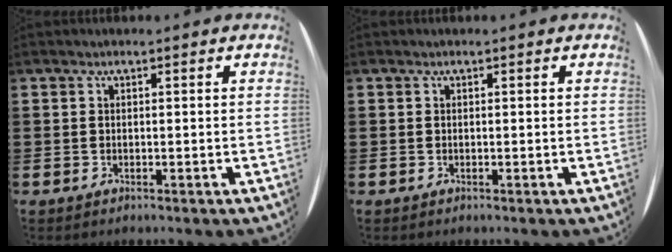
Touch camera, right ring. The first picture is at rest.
{"total": 0.0}